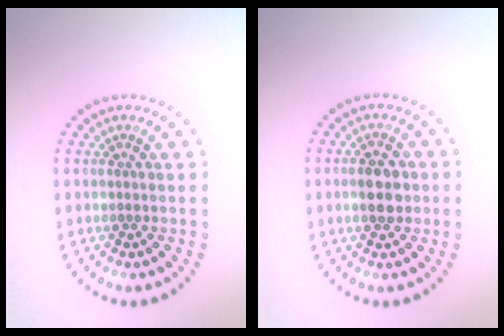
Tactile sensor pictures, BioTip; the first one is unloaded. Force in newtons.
{"total": 3.3, "press": 3.3, "slide": 0.1}